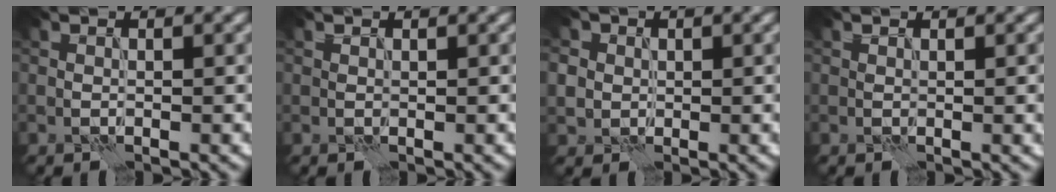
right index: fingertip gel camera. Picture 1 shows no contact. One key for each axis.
{"total": 0.0}
{"total": 2.9, "fx": 1.1, "fy": 2.7, "fz": 0.4, "tx": -0.022, "ty": 0.005, "tz": 0.020}
{"total": 0.9, "fx": 0.4, "fy": 0.3, "fz": 0.8, "tx": -0.004, "ty": 0.000, "tz": 0.005}